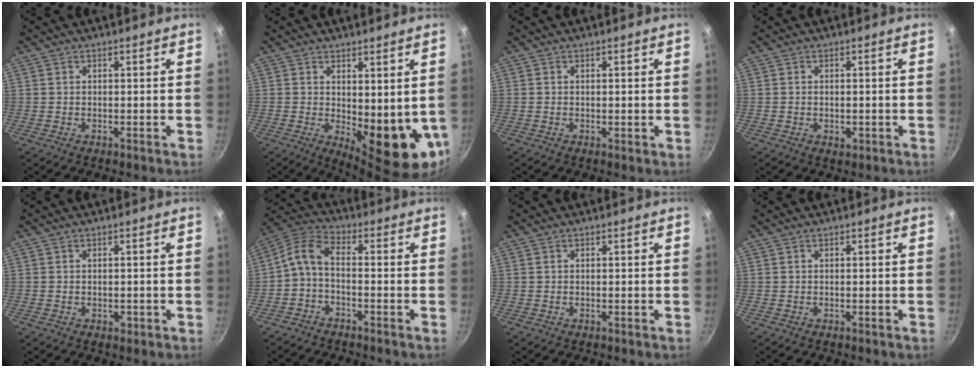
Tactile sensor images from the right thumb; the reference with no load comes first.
{"total": 12.1, "force": [0.7, 5.2, 10.9], "torque": [-0.123, -0.028, 0.025]}
{"total": 0.7, "force": [0.1, 0.2, 0.7], "torque": [-0.009, -0.001, 0.000]}
{"total": 1.7, "force": [-0.4, 1.2, 1.2], "torque": [-0.017, -0.001, -0.006]}
{"total": 1.2, "force": [-0.4, 0.8, 0.8], "torque": [-0.010, 0.002, -0.004]}
{"total": 6.3, "force": [-1.9, 3.2, 5.1], "torque": [-0.124, 0.039, -0.049]}
{"total": 0.0}
{"total": 0.0}